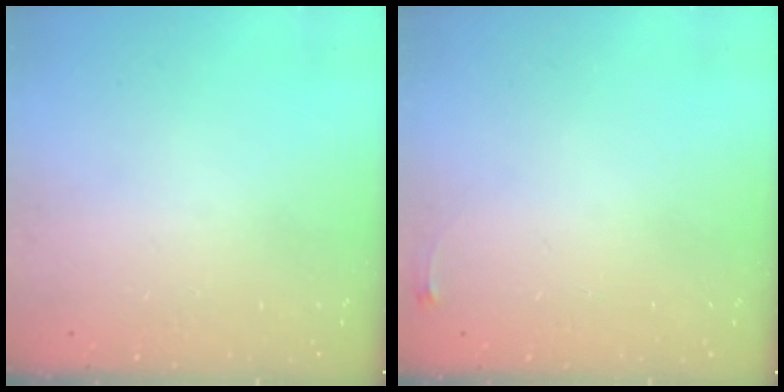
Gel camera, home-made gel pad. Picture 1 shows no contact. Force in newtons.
{"total": 2.6, "press": 2.6, "slide": 0.6}